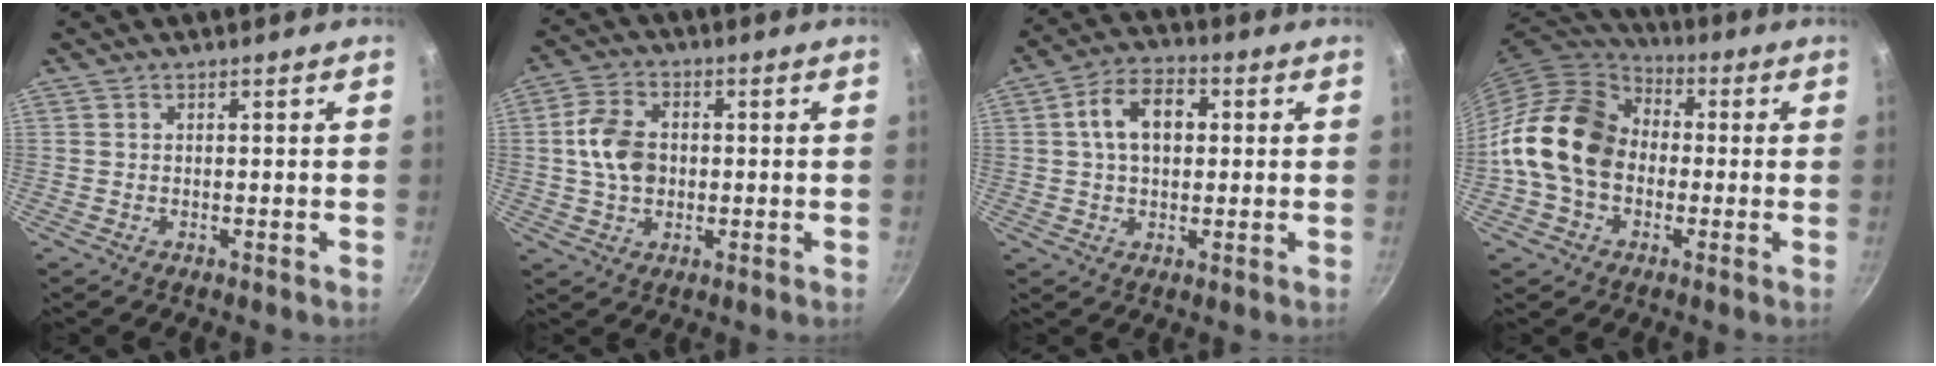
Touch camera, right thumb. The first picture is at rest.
{"total": 8.6, "force": [0.1, 6.2, 6.0], "torque": [-0.103, 0.011, -0.001]}
{"total": 9.5, "force": [1.5, 6.2, 7.0], "torque": [-0.094, 0.018, 0.016]}
{"total": 17.1, "force": [-0.9, 13.0, 11.0], "torque": [-0.170, 0.040, -0.031]}